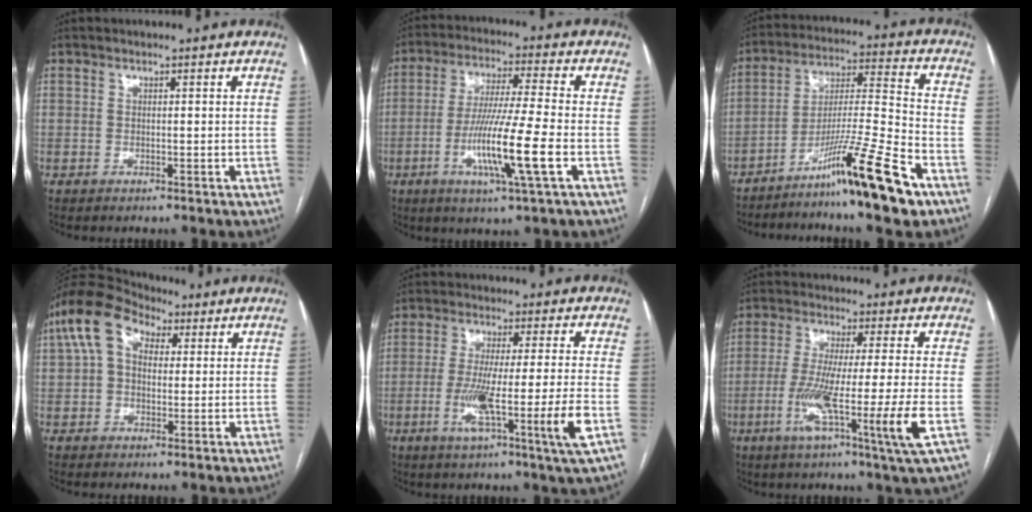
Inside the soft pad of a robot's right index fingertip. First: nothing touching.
{"total": 12.6, "force": [-3.8, -0.6, 12.0], "torque": [-0.234, -0.018, -0.076]}
{"total": 15.9, "force": [-10.2, -1.0, 12.1], "torque": [-0.215, -0.015, -0.176]}
{"total": 10.4, "force": [4.2, 6.7, 6.7], "torque": [-0.144, 0.052, 0.071]}
{"total": 12.4, "force": [-3.6, -1.5, 11.8], "torque": [-0.215, -0.028, -0.067]}
{"total": 13.4, "force": [-4.0, -1.5, 12.7], "torque": [-0.241, -0.037, -0.077]}